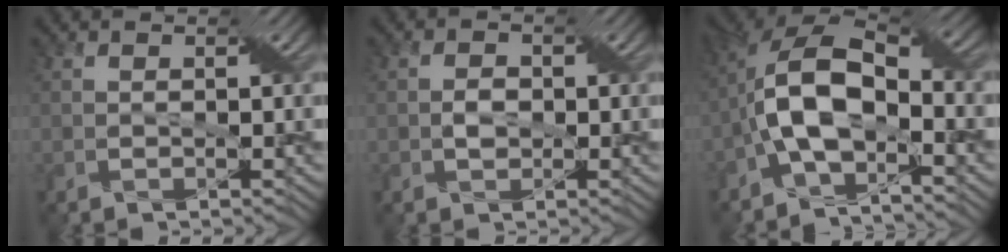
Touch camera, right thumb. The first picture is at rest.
{"total": 1.5, "force": [-0.2, 1.2, 0.9], "torque": [-0.012, 0.000, -0.004]}
{"total": 11.1, "force": [-2.6, 5.7, 9.2], "torque": [-0.169, 0.012, -0.063]}